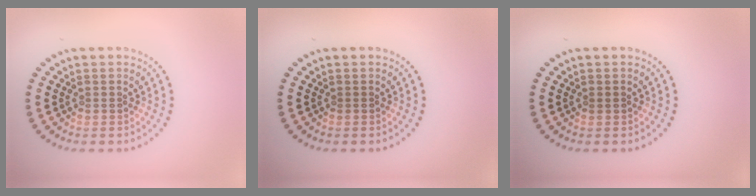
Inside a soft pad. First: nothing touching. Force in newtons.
{"total": 0.0}
{"total": 0.6, "press": 0.6, "slide": 0.1}